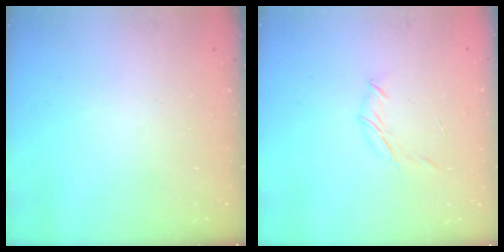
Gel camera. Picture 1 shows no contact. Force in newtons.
{"total": 4.7, "press": 4.6, "slide": 0.9}